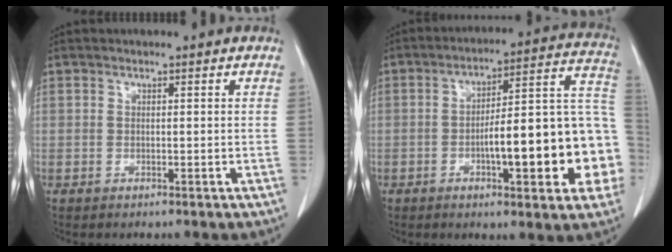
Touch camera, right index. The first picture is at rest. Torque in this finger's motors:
{"motor_torque": [1.94, -0.20, 0.47, 0.17]}